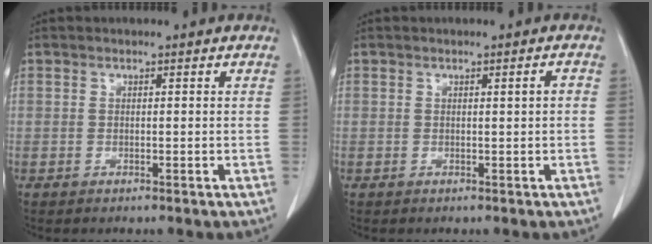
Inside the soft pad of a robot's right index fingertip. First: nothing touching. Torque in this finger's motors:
{"motor_torque": [0.26, 0.02, 0.00, 0.01]}